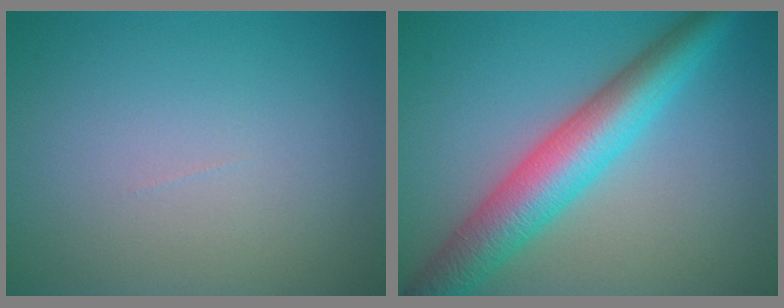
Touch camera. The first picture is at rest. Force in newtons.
{"total": 7.3, "press": 7.3, "slide": 0.1}